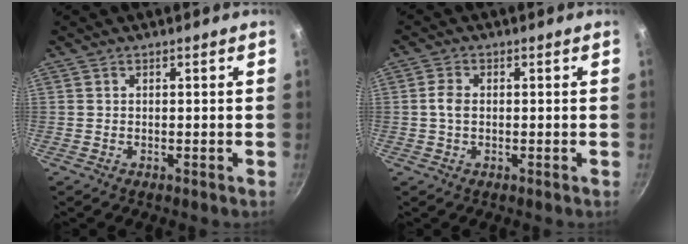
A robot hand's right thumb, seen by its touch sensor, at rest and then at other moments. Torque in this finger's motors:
{"motor_torque": [-0.69, 0.58, 0.11, 0.04, 0.00]}